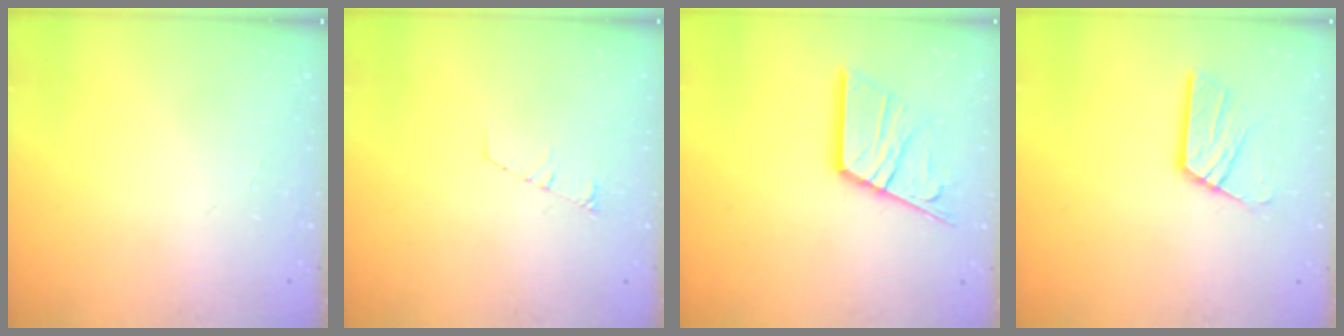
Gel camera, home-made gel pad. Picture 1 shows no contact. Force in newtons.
{"total": 3.6, "press": 3.6, "slide": 0.4}
{"total": 15.5, "press": 15.4, "slide": 1.7}
{"total": 10.2, "press": 10.2, "slide": 0.8}